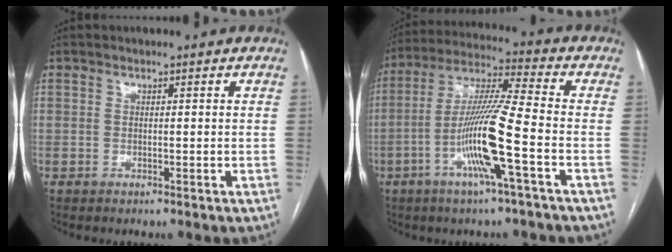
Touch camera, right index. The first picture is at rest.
{"total": 13.1, "force": [-4.4, -0.6, 12.4], "torque": [-0.243, -0.002, -0.090]}